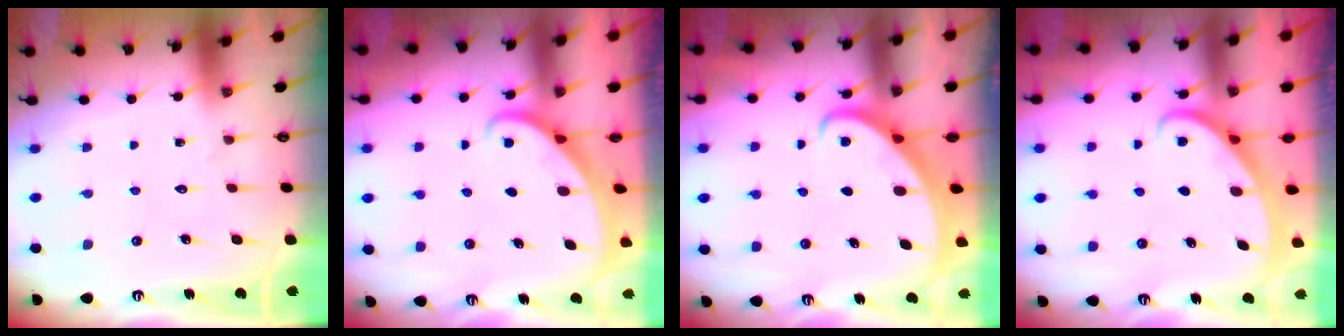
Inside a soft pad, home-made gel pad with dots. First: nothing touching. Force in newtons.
{"total": 1.6, "press": 1.6, "slide": 0.1}
{"total": 2.7, "press": 2.6, "slide": 0.3}
{"total": 3.1, "press": 3.1, "slide": 0.0}